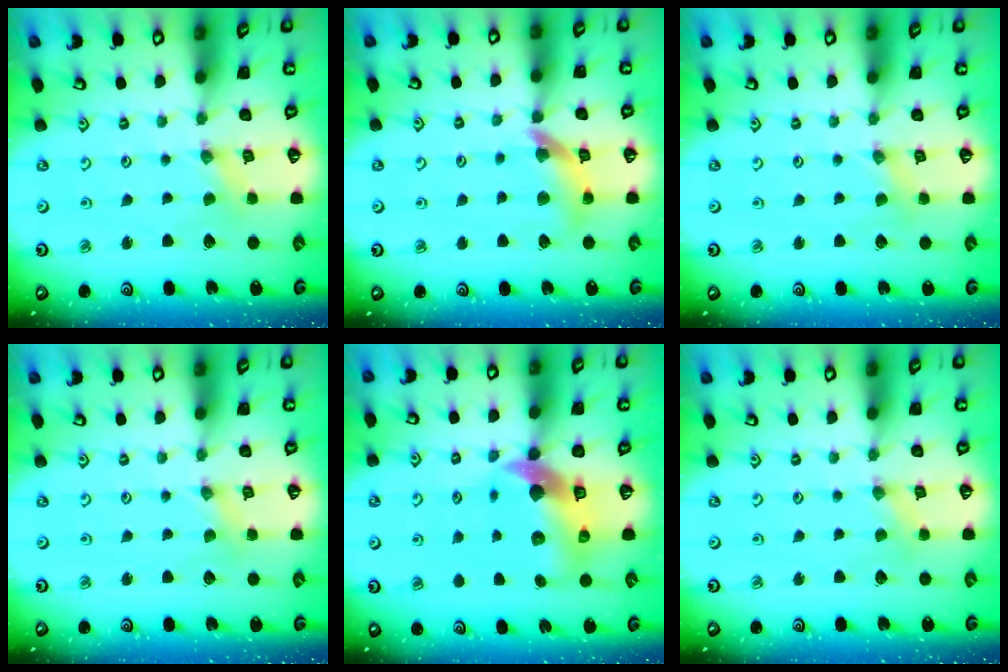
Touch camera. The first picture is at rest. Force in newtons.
{"total": 12.0, "press": 11.9, "slide": 1.5}
{"total": 2.5, "press": 2.4, "slide": 0.6}
{"total": 0.0}
{"total": 11.6, "press": 11.5, "slide": 1.8}
{"total": 0.6, "press": 0.6, "slide": 0.1}